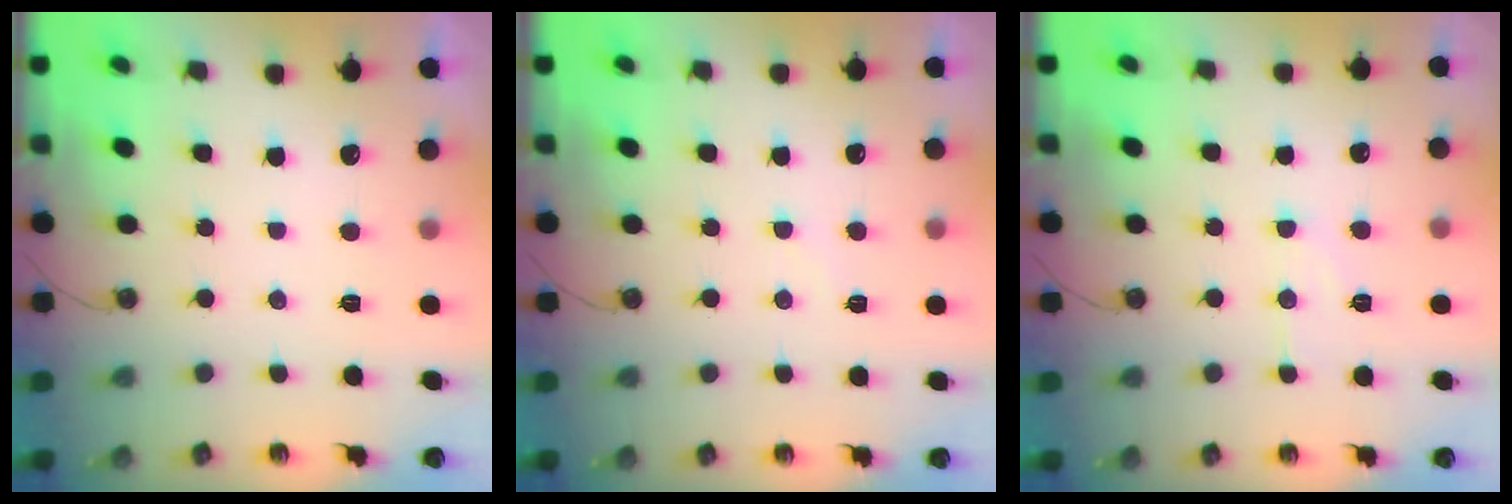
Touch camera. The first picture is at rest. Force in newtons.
{"total": 4.5, "press": 4.5, "slide": 0.7}
{"total": 8.4, "press": 8.3, "slide": 0.6}